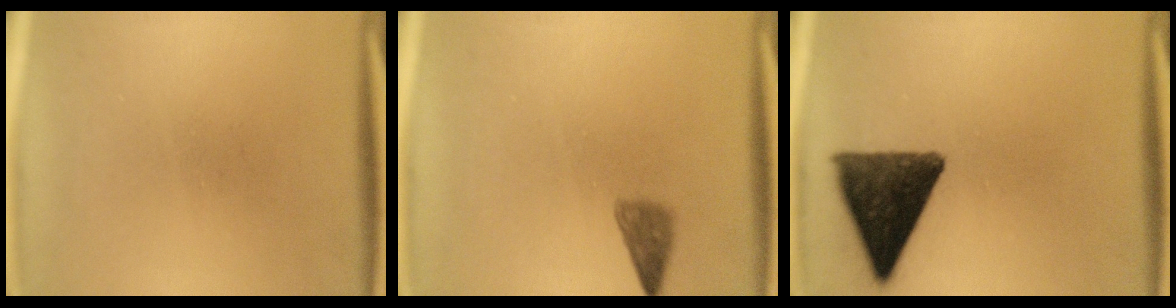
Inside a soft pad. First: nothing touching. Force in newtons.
{"total": 2.1}
{"total": 12.5}